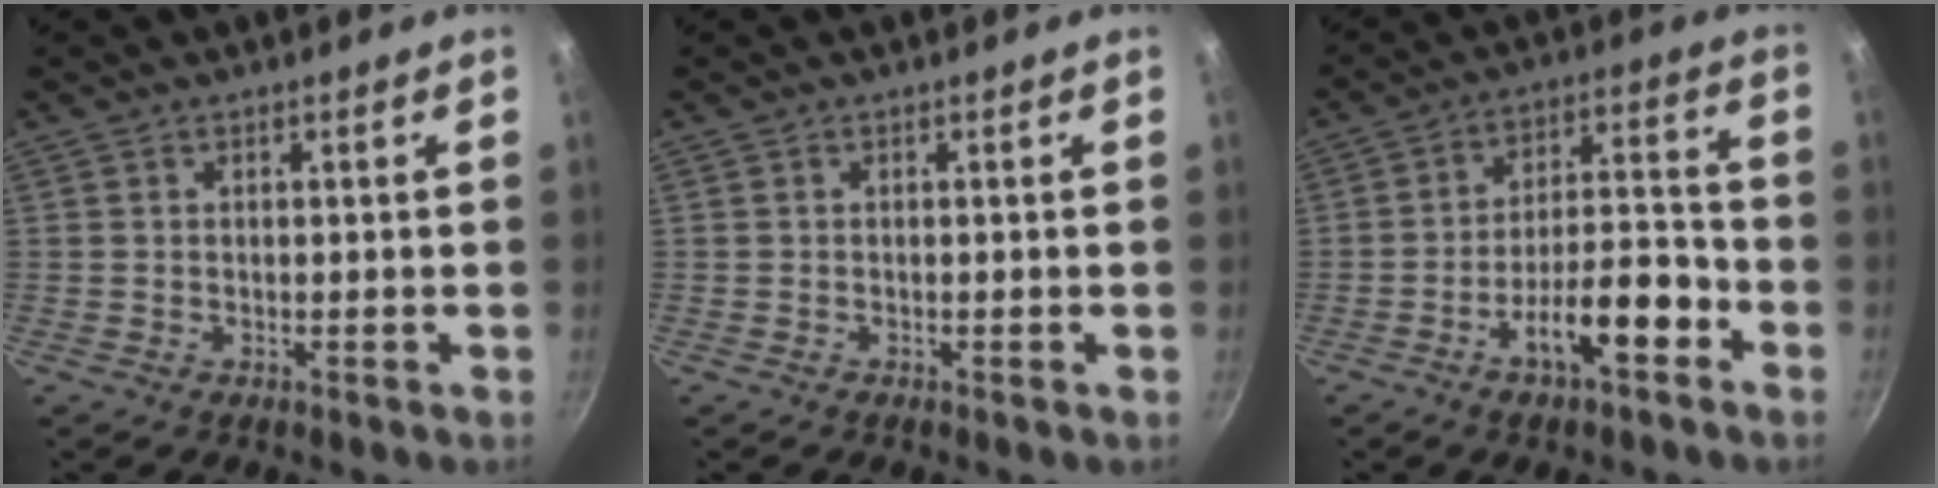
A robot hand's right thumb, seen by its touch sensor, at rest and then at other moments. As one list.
[{"total": 0.0}, {"total": 12.1, "force": [-6.1, 4.4, 9.5], "torque": [-0.133, 0.056, -0.098]}]